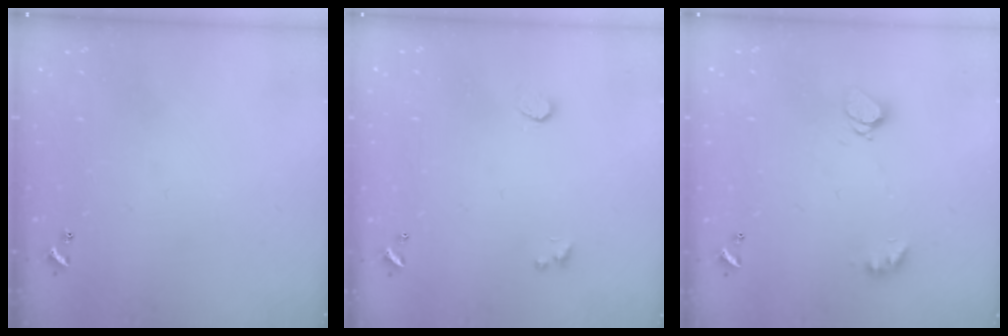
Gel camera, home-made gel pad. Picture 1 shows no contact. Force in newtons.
{"total": 1.0, "press": 0.7, "slide": 0.7}
{"total": 4.9, "press": 4.9, "slide": 0.2}